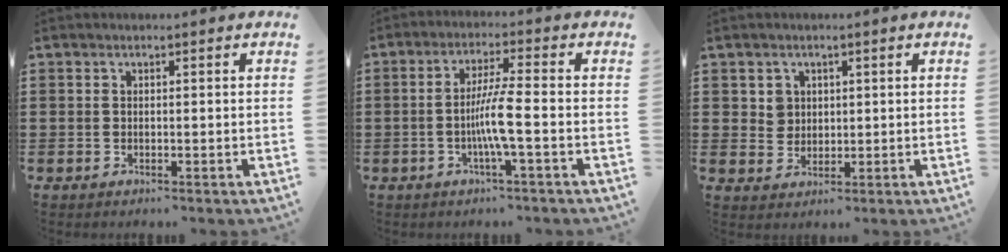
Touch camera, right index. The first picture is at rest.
{"total": 5.9, "force": [-1.6, -0.2, 5.7], "torque": [-0.115, -0.013, -0.037]}
{"total": 2.7, "force": [1.0, 2.4, 0.5], "torque": [-0.021, 0.008, 0.018]}